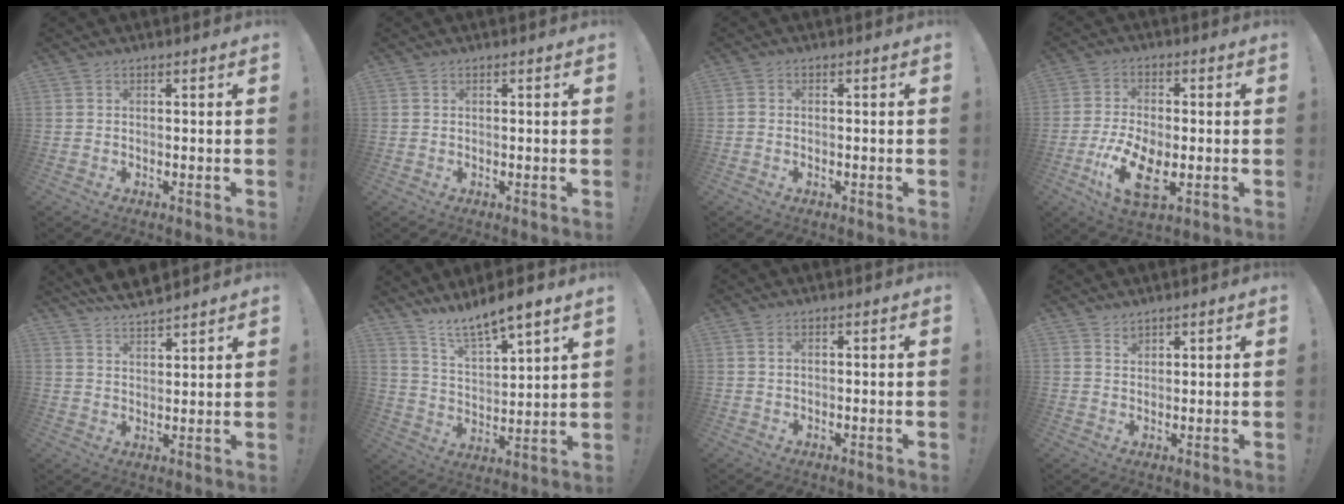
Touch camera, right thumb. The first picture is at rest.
{"total": 0.0}
{"total": 0.7, "force": [-0.5, 0.3, 0.4], "torque": [-0.006, 0.001, -0.008]}
{"total": 12.5, "force": [-3.9, 6.1, 10.2], "torque": [-0.207, 0.000, -0.073]}
{"total": 7.2, "force": [6.5, 1.7, 2.5], "torque": [-0.050, -0.040, 0.121]}
{"total": 8.6, "force": [8.1, 0.7, 2.8], "torque": [-0.055, -0.075, 0.142]}
{"total": 0.8, "force": [0.3, 0.4, 0.6], "torque": [-0.015, 0.001, 0.006]}
{"total": 2.0, "force": [1.7, 1.0, 0.3], "torque": [0.007, -0.017, 0.030]}